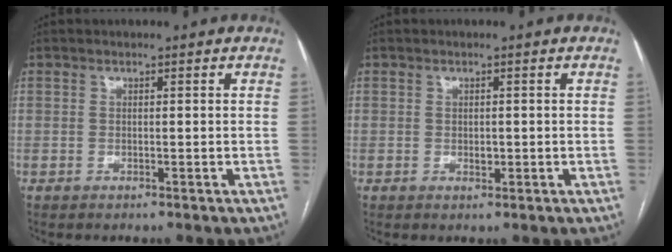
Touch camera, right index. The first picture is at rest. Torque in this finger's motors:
{"motor_torque": [-0.02, 0.02, 0.11, 0.02]}